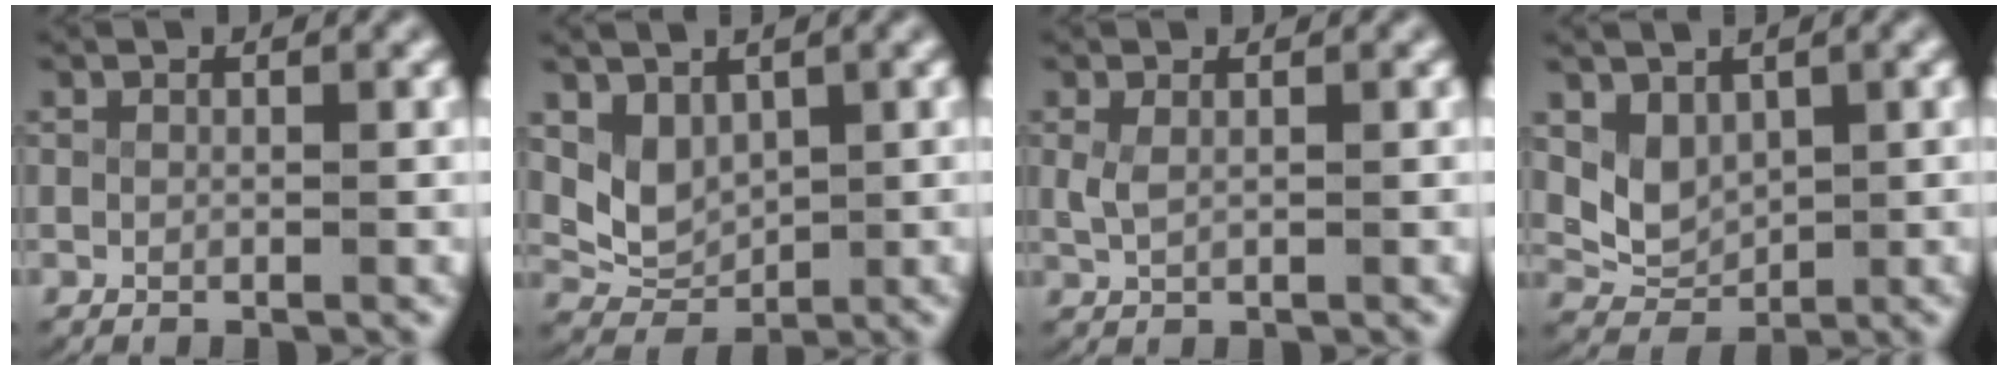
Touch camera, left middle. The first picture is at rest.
{"total": 6.2, "force": [1.0, 5.4, 2.9], "torque": [-0.076, -0.021, 0.021]}
{"total": 1.4, "force": [0.3, 0.7, 1.2], "torque": [-0.037, -0.009, 0.015]}
{"total": 5.5, "force": [0.9, 4.8, 2.6], "torque": [-0.070, -0.021, 0.022]}